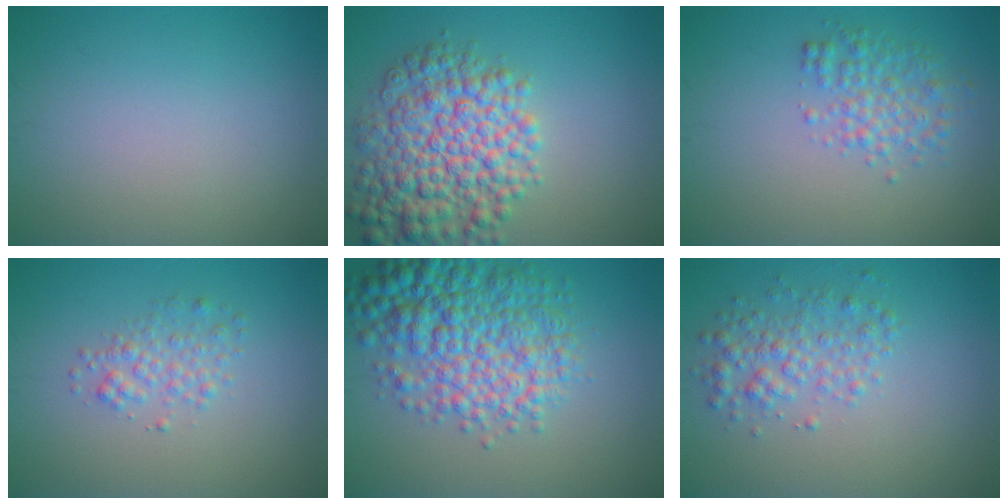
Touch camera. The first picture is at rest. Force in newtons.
{"total": 8.7, "press": 8.7, "slide": 0.2}
{"total": 3.0, "press": 3.0, "slide": 0.1}
{"total": 2.0, "press": 2.0, "slide": 0.1}
{"total": 8.2, "press": 8.2, "slide": 0.2}
{"total": 3.0, "press": 3.0, "slide": 0.0}